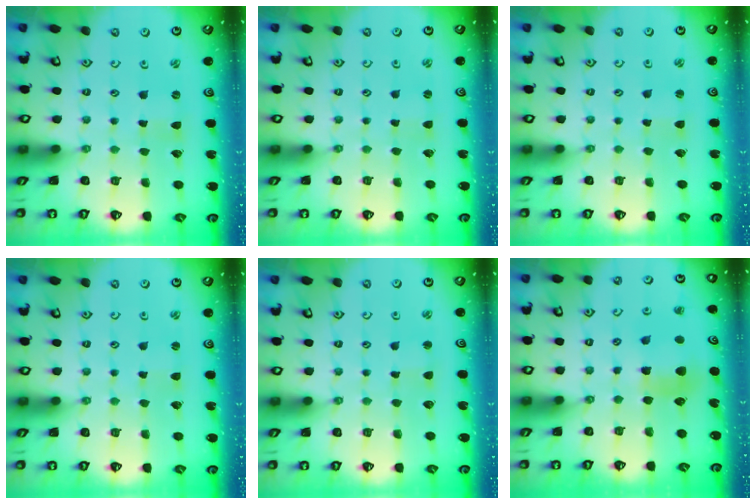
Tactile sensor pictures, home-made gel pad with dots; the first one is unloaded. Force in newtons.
{"total": 0.0}
{"total": 1.8, "press": 1.8, "slide": 0.2}
{"total": 1.1, "press": 1.1, "slide": 0.2}
{"total": 2.0, "press": 2.0, "slide": 0.3}
{"total": 6.1, "press": 6.1, "slide": 0.6}